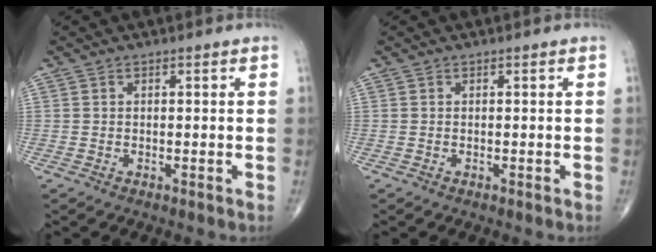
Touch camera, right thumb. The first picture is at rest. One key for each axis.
{"total": 0.0}